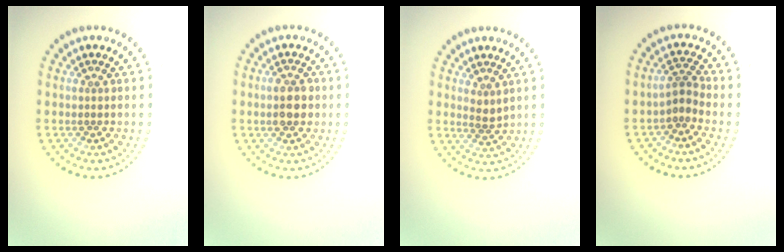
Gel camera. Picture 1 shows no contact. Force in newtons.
{"total": 2.9, "press": 2.9, "slide": 0.1}
{"total": 1.3, "press": 1.1, "slide": 0.7}
{"total": 1.8, "press": 1.1, "slide": 1.4}